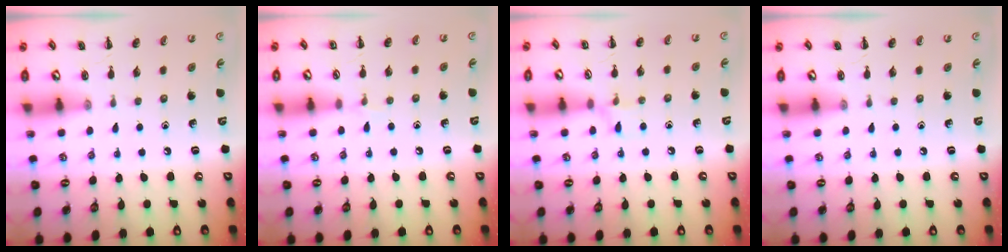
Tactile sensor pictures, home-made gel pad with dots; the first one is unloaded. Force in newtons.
{"total": 3.6, "press": 3.3, "slide": 1.3}
{"total": 5.1, "press": 4.8, "slide": 1.7}
{"total": 0.0}